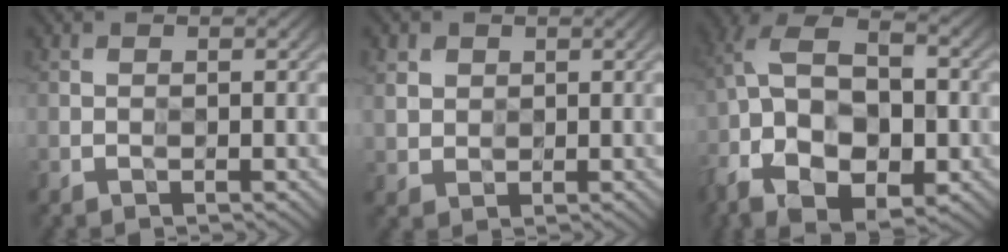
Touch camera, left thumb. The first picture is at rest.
{"total": 3.1, "force": [1.3, 2.6, 1.1], "torque": [-0.041, -0.007, 0.034]}
{"total": 14.9, "force": [-4.9, 8.9, 11.0], "torque": [-0.237, -0.008, -0.080]}